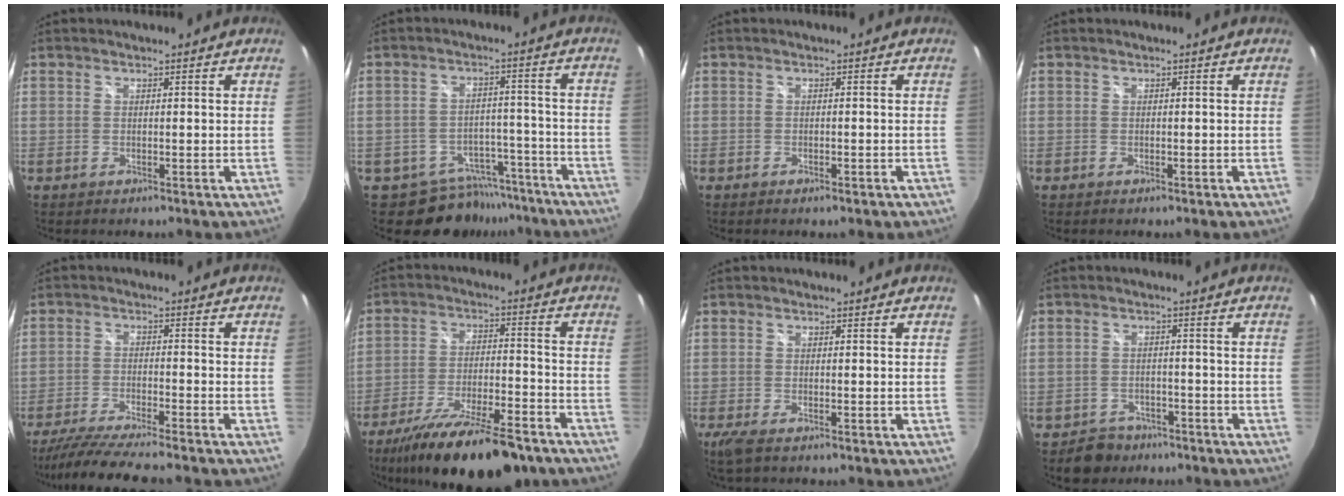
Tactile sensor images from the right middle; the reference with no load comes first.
{"total": 10.0, "force": [-8.1, 5.7, 1.1], "torque": [-0.023, 0.024, -0.101]}
{"total": 2.4, "force": [-1.8, 0.9, 1.5], "torque": [-0.024, -0.008, -0.023]}
{"total": 0.6, "force": [-0.5, 0.1, 0.3], "torque": [-0.003, -0.002, -0.008]}
{"total": 11.9, "force": [-10.5, 0.1, 5.6], "torque": [-0.126, -0.029, -0.180]}
{"total": 20.8, "force": [-16.2, 5.1, 12.0], "torque": [-0.219, -0.041, -0.250]}
{"total": 3.3, "force": [-2.2, 0.6, 2.4], "torque": [-0.049, -0.015, -0.040]}
{"total": 5.1, "force": [-3.9, 3.3, 0.5], "torque": [-0.025, 0.010, -0.058]}